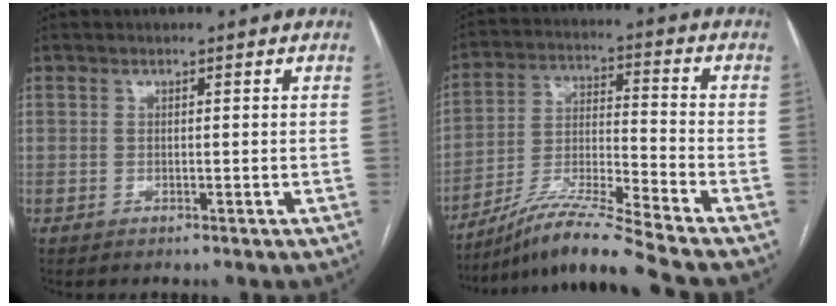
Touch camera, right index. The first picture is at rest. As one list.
[{"total": 13.2, "force": [-11.4, -2.2, 6.3], "torque": [-0.119, -0.007, -0.209]}]